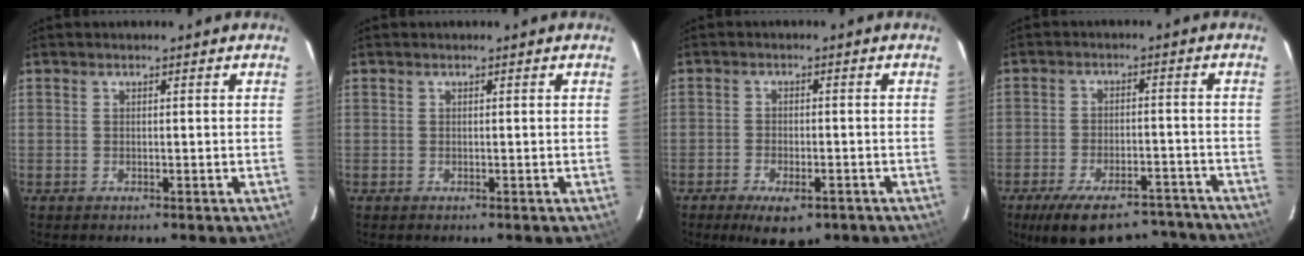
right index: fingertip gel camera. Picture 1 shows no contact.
{"total": 0.0}
{"total": 7.5, "force": [-4.8, 3.2, 4.7], "torque": [-0.098, -0.013, -0.072]}
{"total": 17.8, "force": [-14.5, 7.1, 7.6], "torque": [-0.155, 0.005, -0.188]}